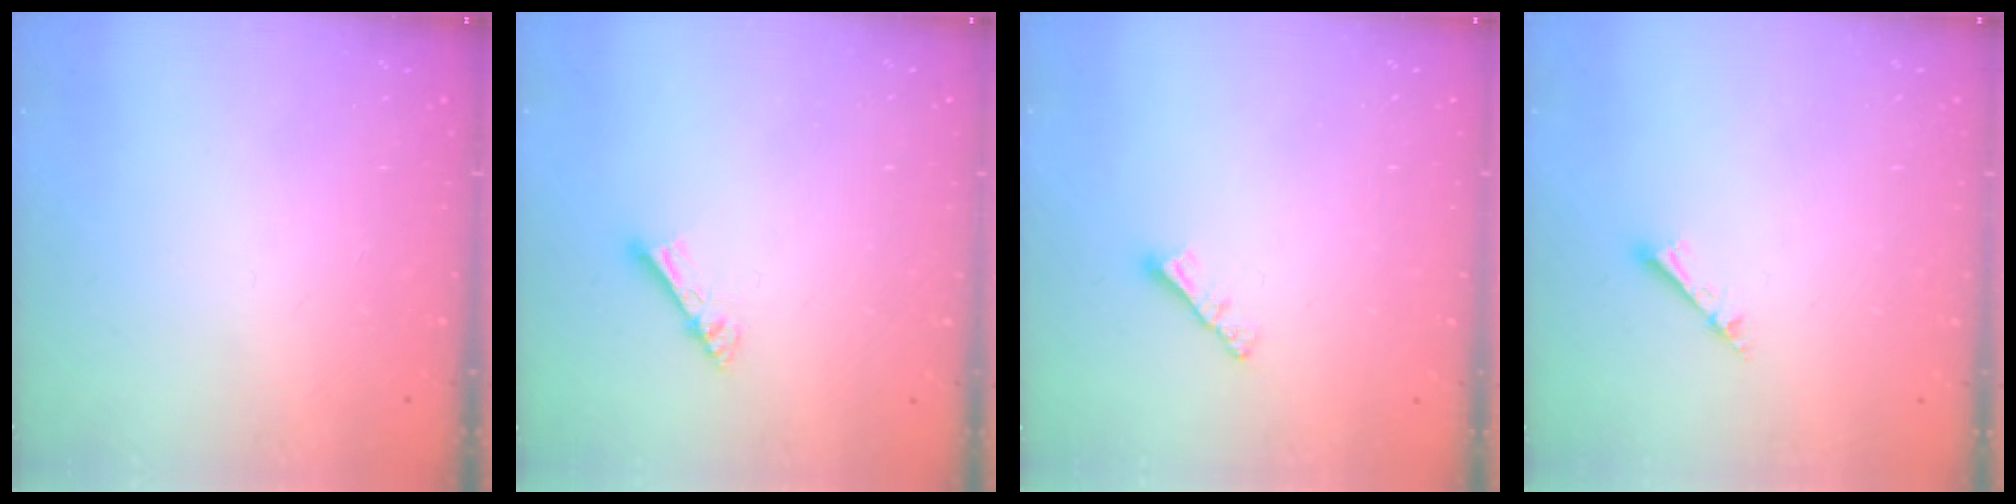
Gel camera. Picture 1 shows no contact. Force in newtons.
{"total": 5.0, "press": 5.0, "slide": 0.3}
{"total": 2.9, "press": 2.9, "slide": 0.3}
{"total": 2.5, "press": 2.5, "slide": 0.1}